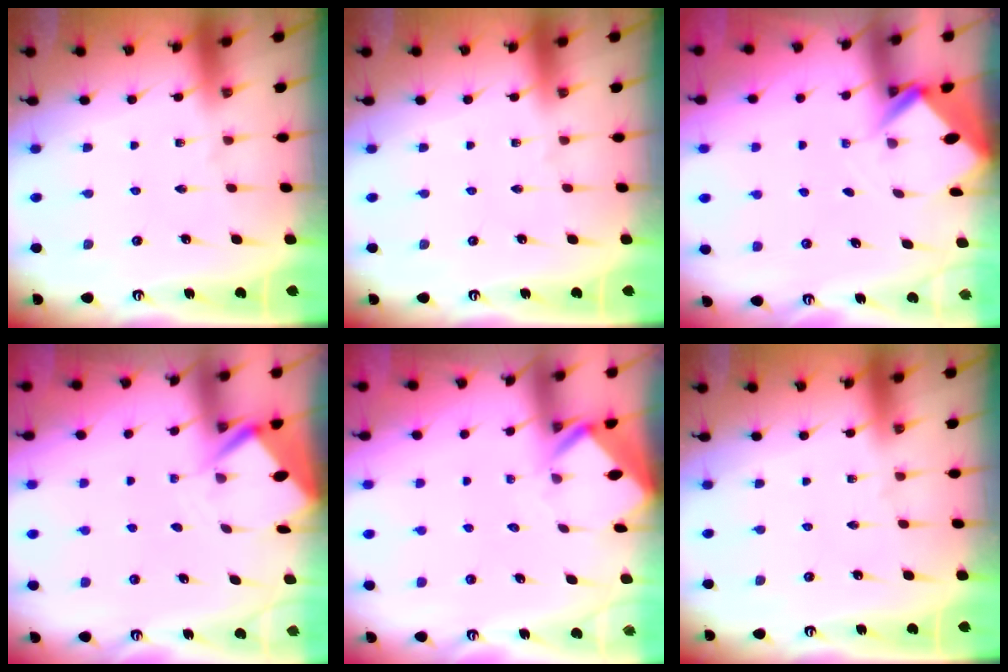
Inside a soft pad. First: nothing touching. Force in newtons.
{"total": 0.0}
{"total": 2.5, "press": 2.5, "slide": 0.1}
{"total": 3.5, "press": 3.5, "slide": 0.3}
{"total": 3.0, "press": 3.0, "slide": 0.3}
{"total": 0.0}